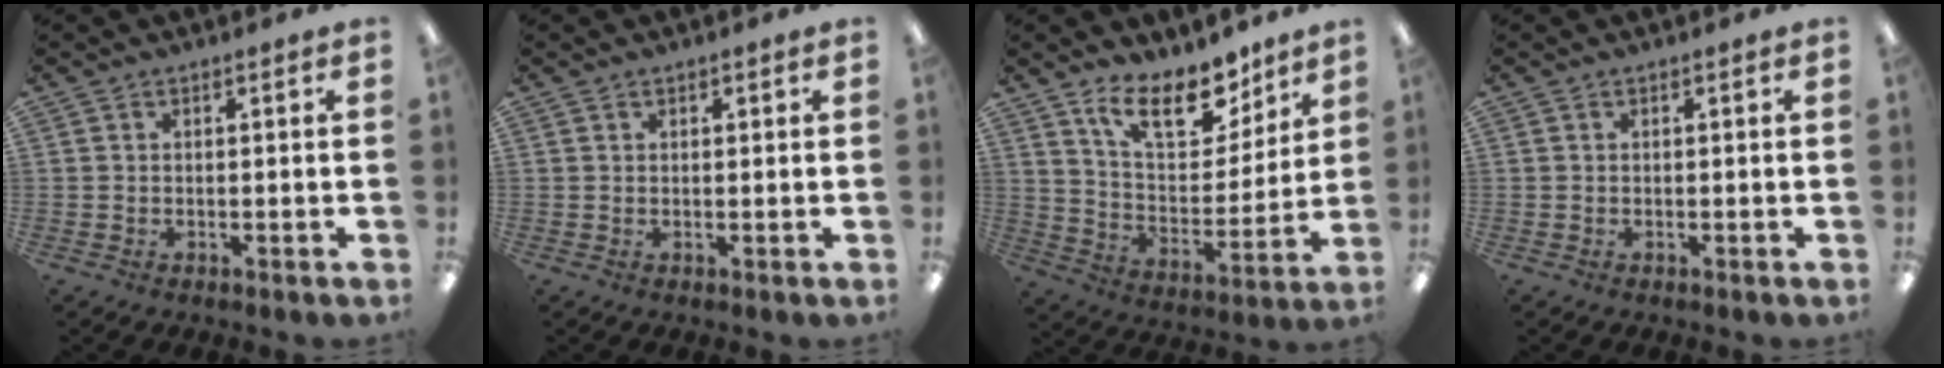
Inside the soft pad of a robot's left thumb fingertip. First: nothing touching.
{"total": 0.8, "force": [0.7, 0.4, 0.2], "torque": [-0.004, 0.001, 0.012]}
{"total": 16.2, "force": [11.7, 7.3, 8.6], "torque": [-0.136, -0.069, 0.207]}
{"total": 0.0}